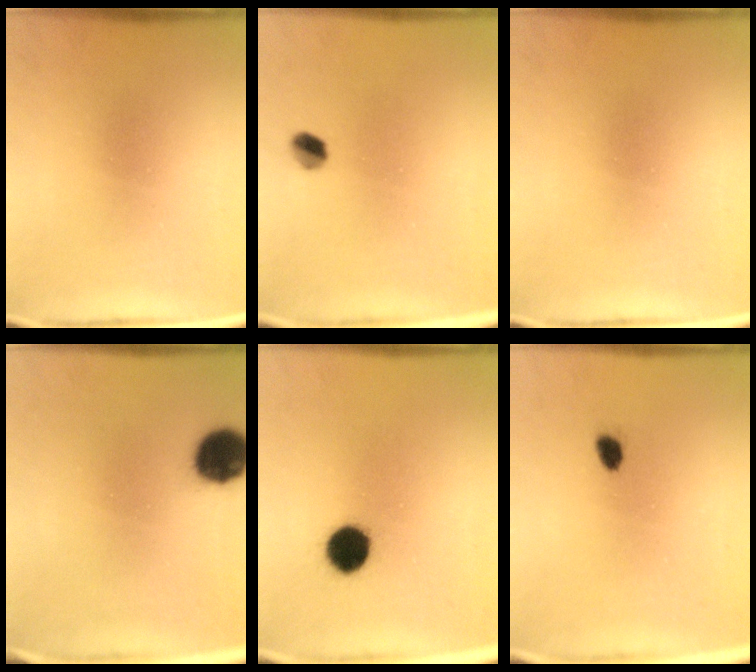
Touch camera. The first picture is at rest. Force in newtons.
{"total": 2.7}
{"total": 0.0}
{"total": 12.1}
{"total": 7.0}
{"total": 2.0}